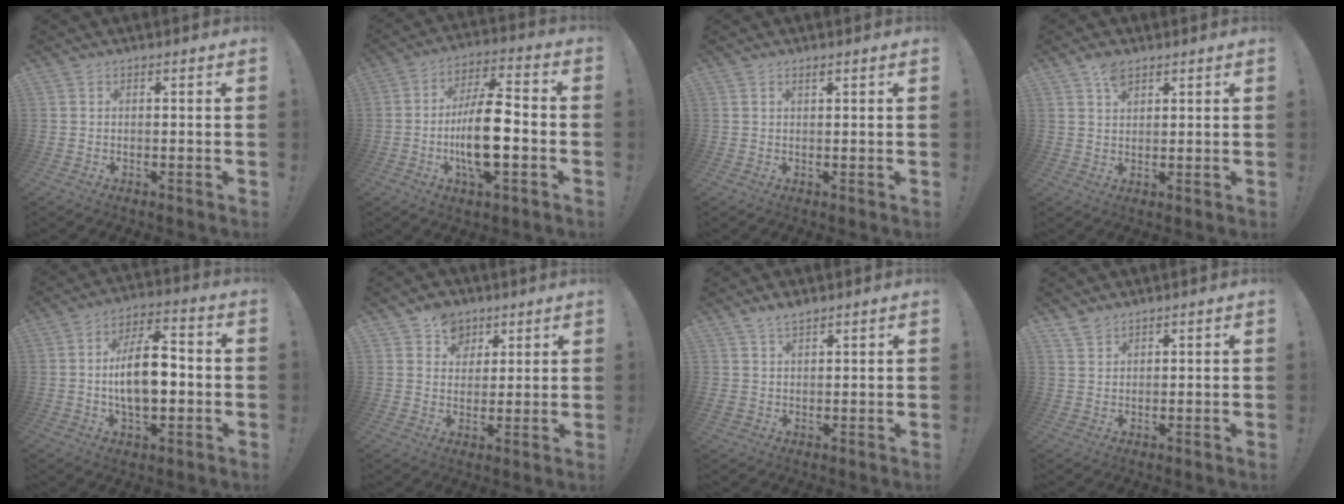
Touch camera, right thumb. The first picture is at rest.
{"total": 15.8, "force": [-3.1, 5.6, 14.5], "torque": [-0.259, 0.008, -0.057]}
{"total": 0.9, "force": [0.7, 0.2, 0.6], "torque": [-0.009, -0.001, 0.011]}
{"total": 4.4, "force": [2.8, 2.4, 2.3], "torque": [-0.027, -0.014, 0.050]}
{"total": 13.8, "force": [-1.3, 7.1, 11.8], "torque": [-0.214, 0.008, -0.028]}
{"total": 7.8, "force": [4.3, 6.4, 1.0], "torque": [-0.008, -0.035, 0.085]}
{"total": 4.5, "force": [3.4, 2.4, 1.5], "torque": [-0.029, -0.018, 0.066]}
{"total": 3.1, "force": [2.7, 1.3, 0.8], "torque": [-0.012, -0.017, 0.052]}